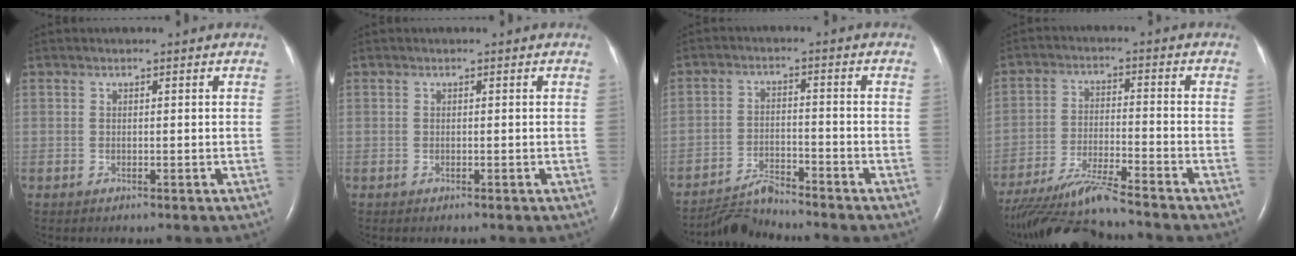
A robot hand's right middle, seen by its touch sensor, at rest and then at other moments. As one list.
[{"total": 0.0}, {"total": 5.3, "force": [-5.3, -0.4, 0.2], "torque": [-0.012, -0.015, -0.095]}, {"total": 11.9, "force": [-10.8, -1.2, 4.7], "torque": [-0.086, -0.022, -0.193]}]